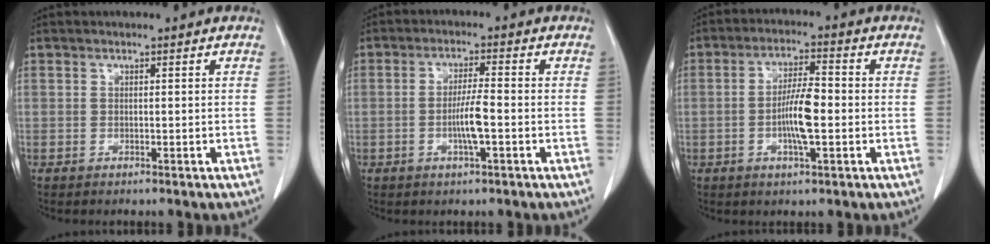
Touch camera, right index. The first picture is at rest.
{"total": 4.7, "force": [-1.1, 0.1, 4.6], "torque": [-0.089, -0.001, -0.021]}
{"total": 7.0, "force": [-1.2, 1.2, 6.8], "torque": [-0.128, 0.003, -0.023]}